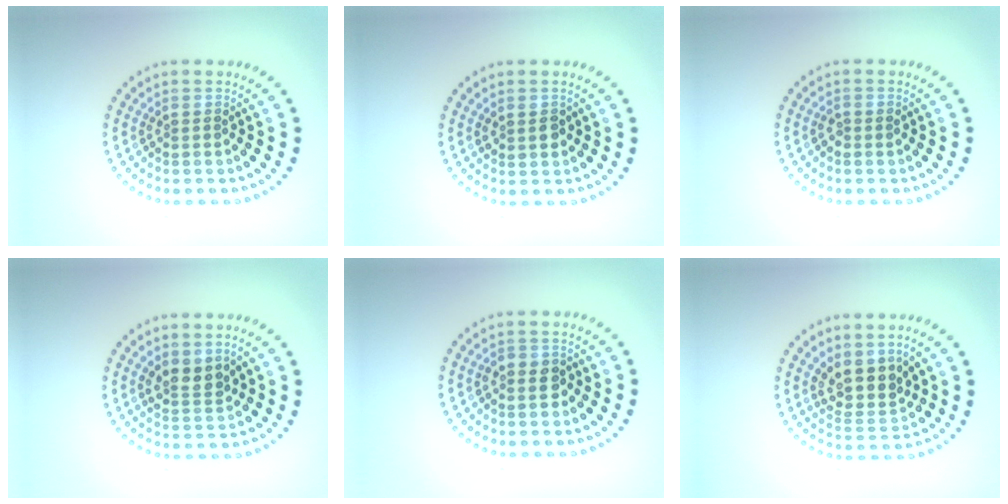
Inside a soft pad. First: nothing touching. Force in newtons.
{"total": 1.4, "press": 1.4, "slide": 0.3}
{"total": 0.8, "press": 0.8, "slide": 0.1}
{"total": 2.5, "press": 2.3, "slide": 1.1}
{"total": 1.3, "press": 1.3, "slide": 0.4}
{"total": 3.4, "press": 2.8, "slide": 2.0}